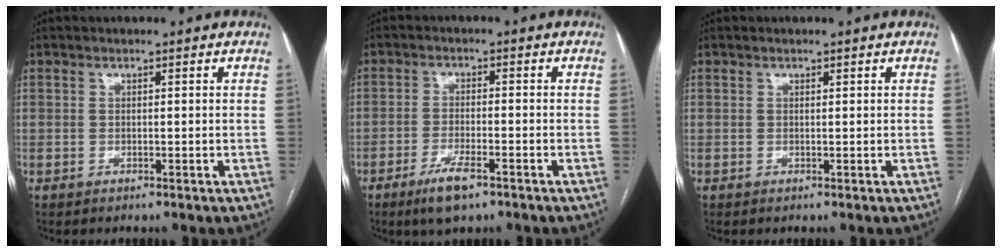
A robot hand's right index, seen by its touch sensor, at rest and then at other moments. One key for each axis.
{"total": 5.6, "fx": -3.6, "fy": 1.2, "fz": 4.1, "tx": -0.084, "ty": -0.007, "tz": -0.060}
{"total": 0.0}